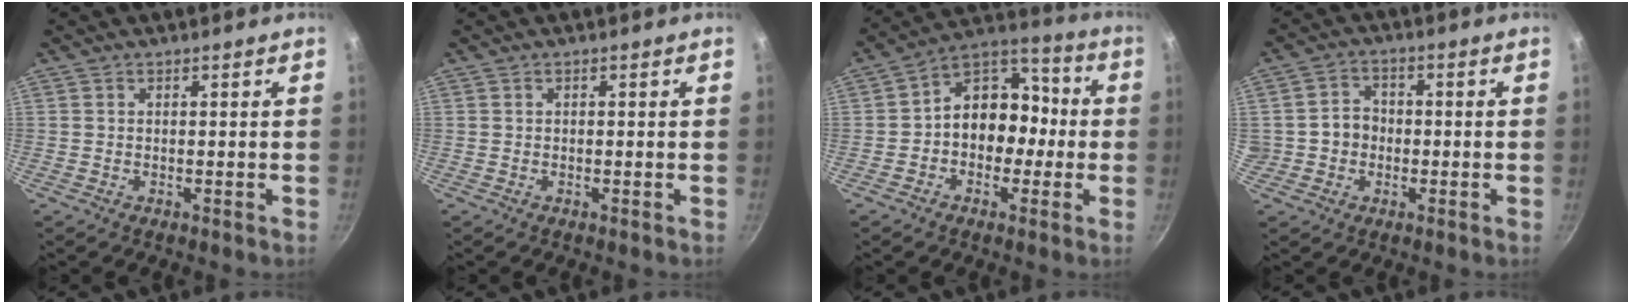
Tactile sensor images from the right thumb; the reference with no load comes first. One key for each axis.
{"total": 0.0}
{"total": 13.0, "fx": -1.3, "fy": 10.2, "fz": 7.9, "tx": -0.058, "ty": 0.054, "tz": -0.040}
{"total": 5.5, "fx": -0.8, "fy": 5.0, "fz": 2.1, "tx": 0.001, "ty": 0.017, "tz": -0.018}